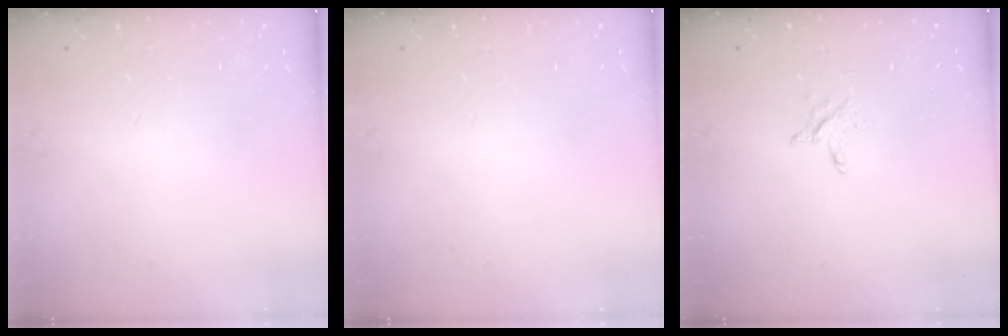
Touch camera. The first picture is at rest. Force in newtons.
{"total": 0.0}
{"total": 2.4, "press": 2.4, "slide": 0.1}